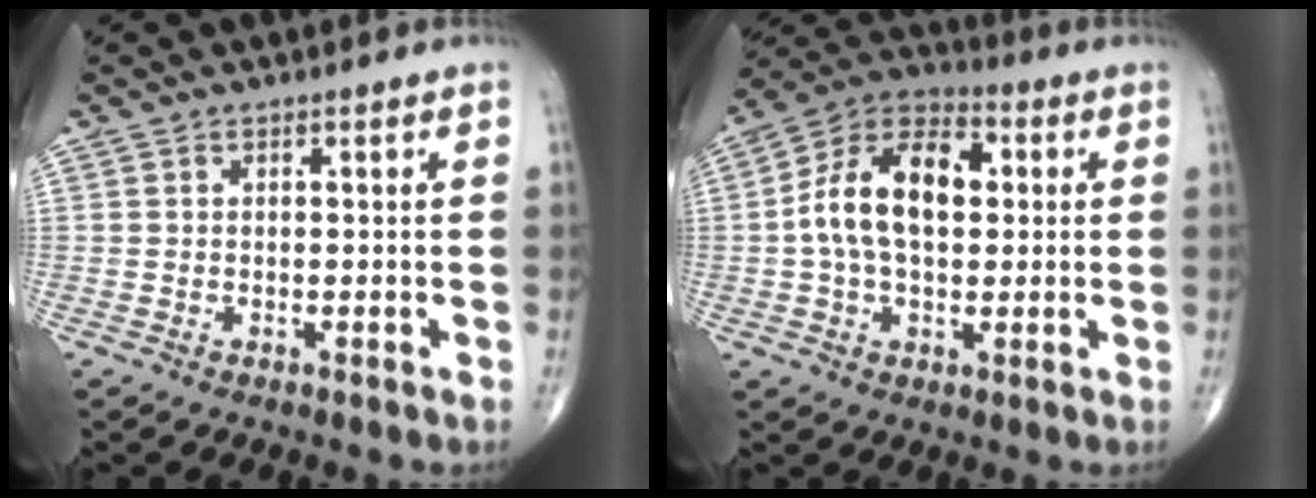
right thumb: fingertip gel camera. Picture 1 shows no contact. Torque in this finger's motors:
{"motor_torque": [1.74, 1.78, 1.36, -0.25, 0.18]}